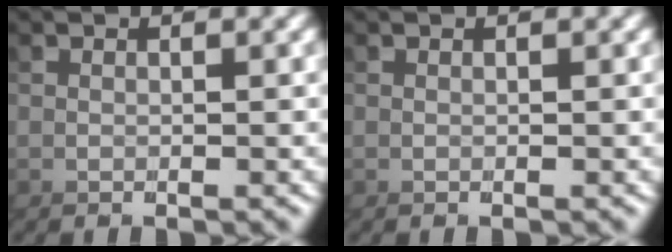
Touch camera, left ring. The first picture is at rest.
{"total": 0.0}